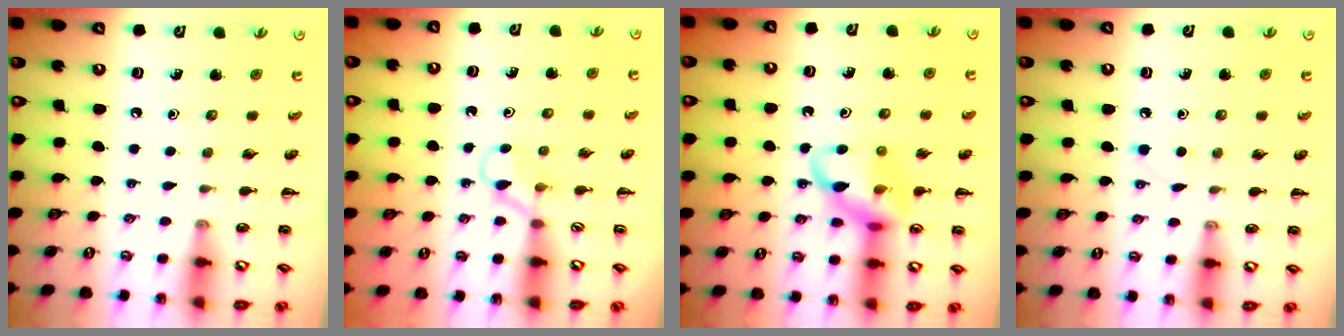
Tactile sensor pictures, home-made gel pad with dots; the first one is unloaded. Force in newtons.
{"total": 2.6, "press": 2.5, "slide": 0.9}
{"total": 12.5, "press": 12.4, "slide": 1.8}
{"total": 2.2, "press": 2.0, "slide": 0.8}